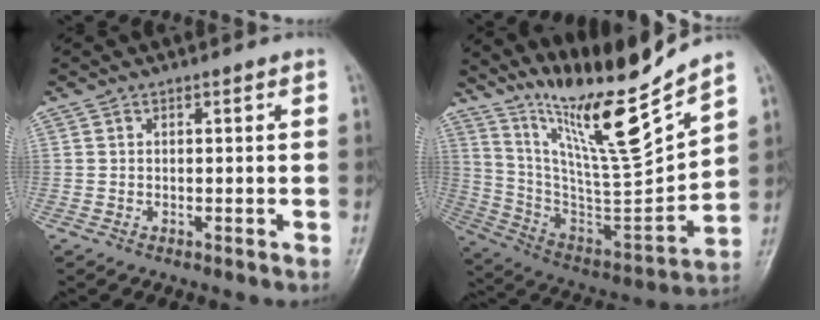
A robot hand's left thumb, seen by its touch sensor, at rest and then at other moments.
{"total": 19.8, "force": [15.8, 0.8, 12.0], "torque": [-0.173, -0.098, 0.294]}